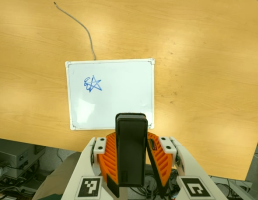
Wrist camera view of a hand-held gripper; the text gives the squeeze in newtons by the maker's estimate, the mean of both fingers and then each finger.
{"total": 6.0, "left": 4.3, "right": 7.7}